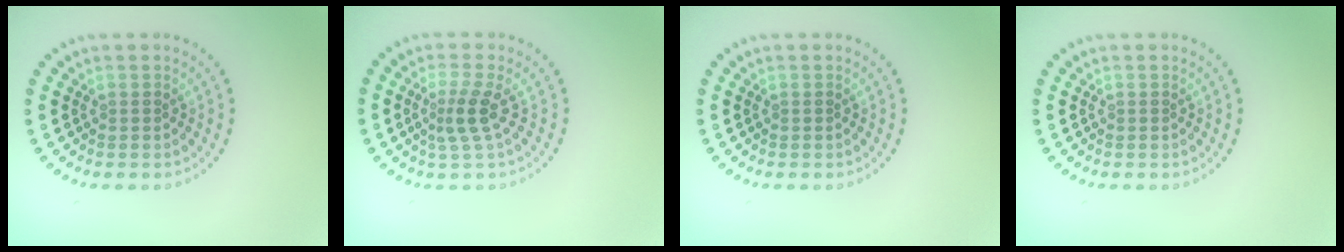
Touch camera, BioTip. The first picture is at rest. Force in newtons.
{"total": 2.5, "press": 1.8, "slide": 1.6}
{"total": 0.0}
{"total": 0.0}